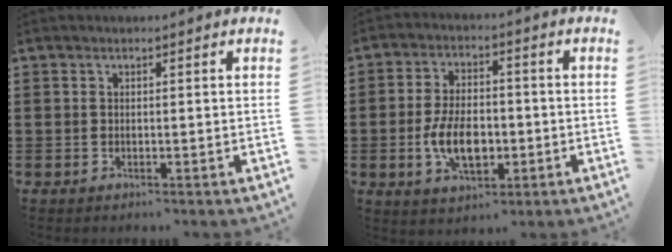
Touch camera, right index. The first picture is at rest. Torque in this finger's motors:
{"motor_torque": [1.86, 0.28, 0.86, 0.19]}